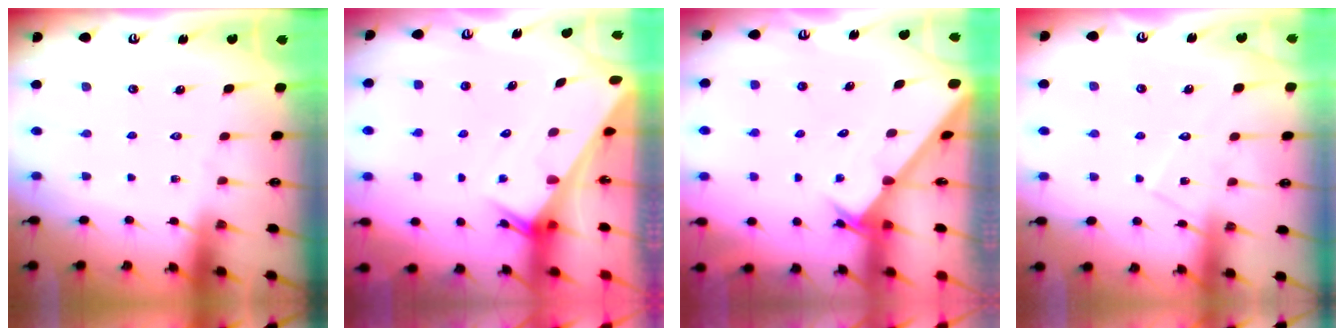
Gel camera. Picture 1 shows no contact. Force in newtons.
{"total": 2.5, "press": 2.5, "slide": 0.2}
{"total": 2.5, "press": 2.5, "slide": 0.2}
{"total": 7.7, "press": 7.6, "slide": 0.6}